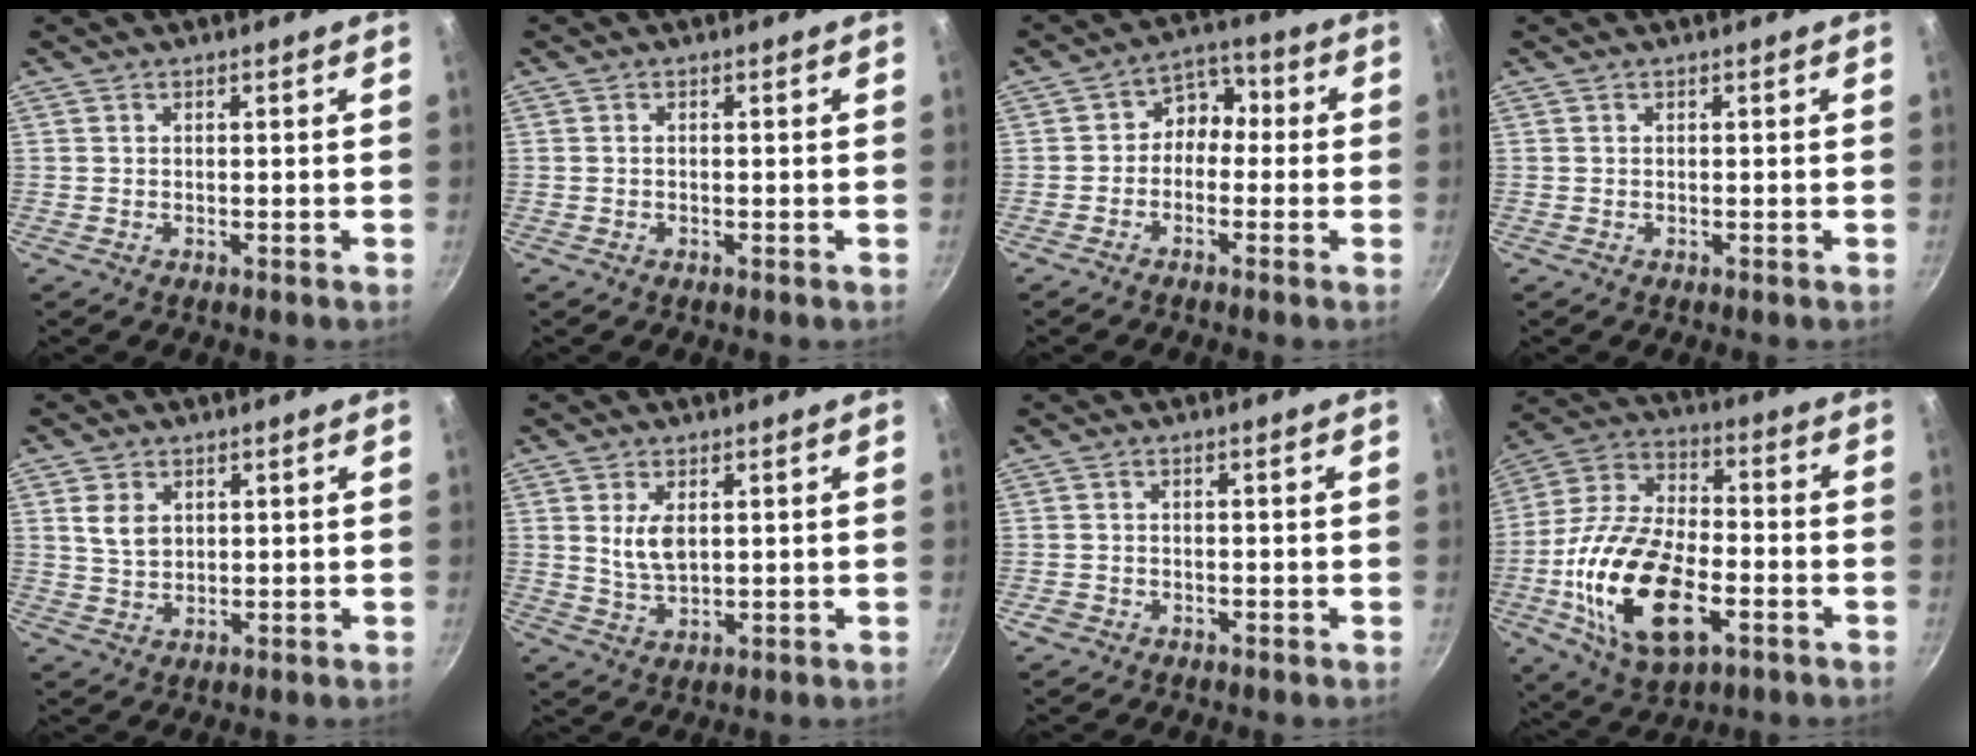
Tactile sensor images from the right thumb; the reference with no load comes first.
{"total": 0.0}
{"total": 6.0, "force": [-0.9, 4.9, 3.3], "torque": [-0.010, 0.031, -0.035]}
{"total": 0.0}
{"total": 4.6, "force": [1.5, 3.3, 2.9], "torque": [-0.044, -0.006, 0.032]}
{"total": 5.3, "force": [1.4, 2.8, 4.2], "torque": [-0.074, -0.017, 0.032]}
{"total": 1.7, "force": [-0.9, 1.3, 0.6], "torque": [-0.013, 0.008, -0.011]}
{"total": 23.1, "force": [-6.3, 12.4, 18.4], "torque": [-0.350, 0.025, -0.115]}